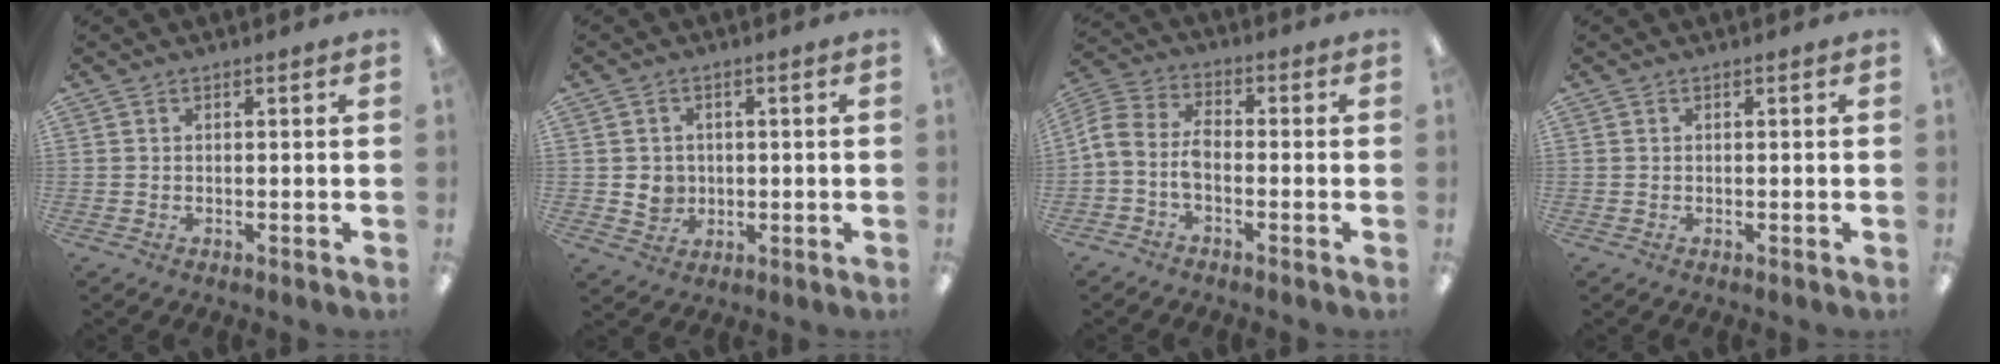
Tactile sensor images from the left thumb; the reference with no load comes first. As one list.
[{"total": 4.4, "force": [0.2, 4.1, 1.6], "torque": [-0.019, 0.003, 0.004]}, {"total": 8.6, "force": [-1.8, 5.5, 6.4], "torque": [-0.150, -0.007, -0.034]}, {"total": 0.0}]